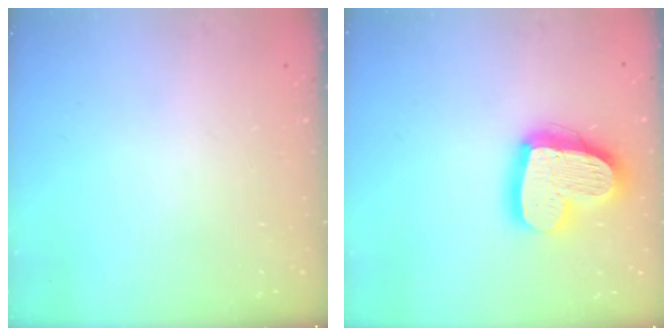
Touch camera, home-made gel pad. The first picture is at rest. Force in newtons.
{"total": 20.2, "press": 20.1, "slide": 2.0}